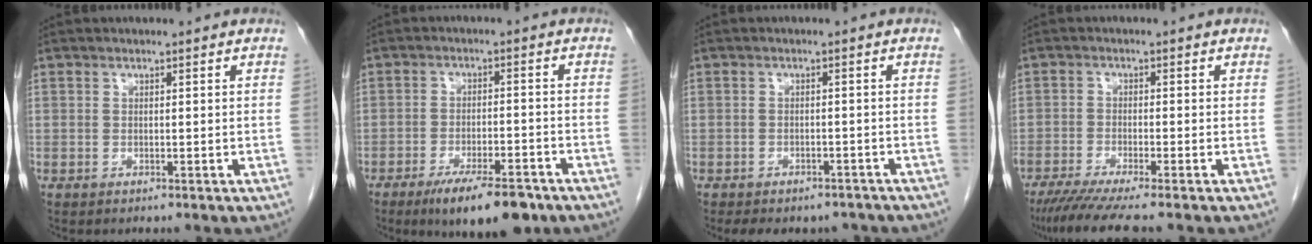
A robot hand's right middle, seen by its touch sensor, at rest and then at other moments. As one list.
[{"total": 10.5, "force": [-7.4, 2.5, 7.0], "torque": [-0.103, -0.013, -0.114]}, {"total": 9.2, "force": [-7.5, 4.3, 3.0], "torque": [-0.046, 0.006, -0.090]}, {"total": 7.7, "force": [-6.3, -0.5, 4.4], "torque": [-0.067, -0.024, -0.106]}]